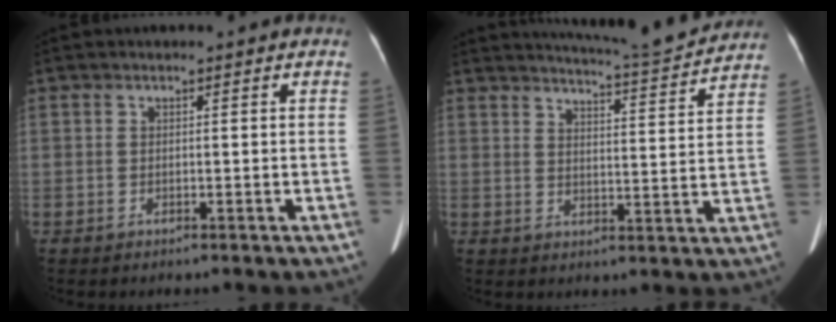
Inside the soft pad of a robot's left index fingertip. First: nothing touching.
{"total": 11.5, "force": [11.2, -0.6, 2.8], "torque": [-0.051, -0.011, 0.145]}